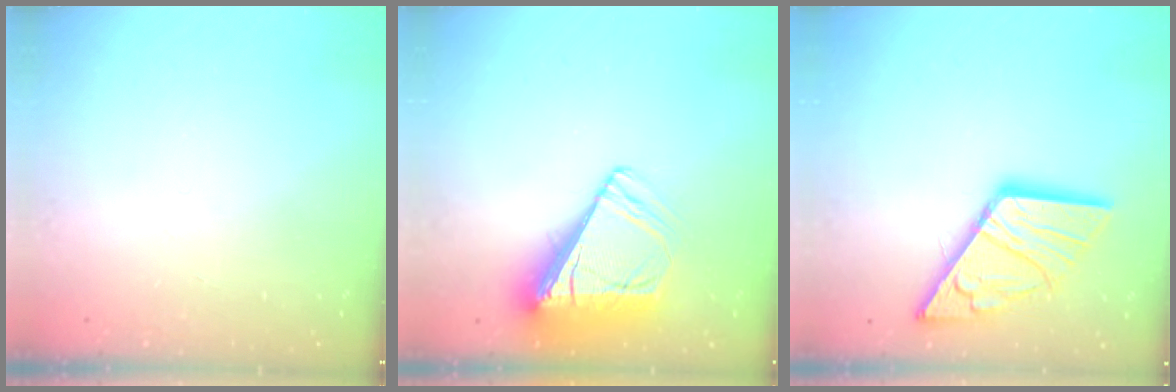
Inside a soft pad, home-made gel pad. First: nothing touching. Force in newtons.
{"total": 11.7, "press": 11.6, "slide": 1.5}
{"total": 15.3, "press": 15.2, "slide": 1.3}